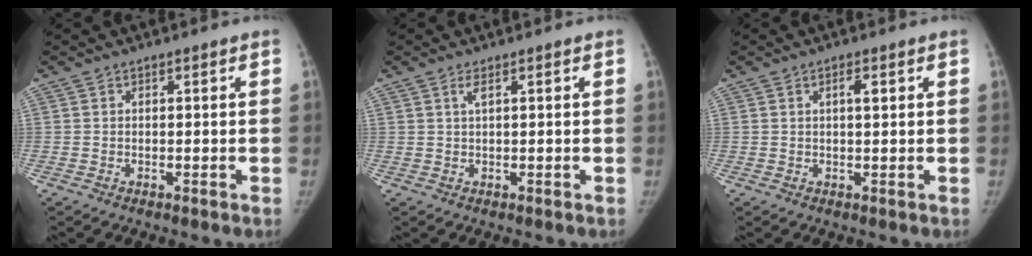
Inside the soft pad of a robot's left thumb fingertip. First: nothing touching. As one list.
[{"total": 1.0, "force": [0.5, 0.0, 0.8], "torque": [-0.024, 0.001, 0.013]}, {"total": 2.0, "force": [0.7, 0.6, 1.7], "torque": [-0.028, -0.001, 0.012]}]